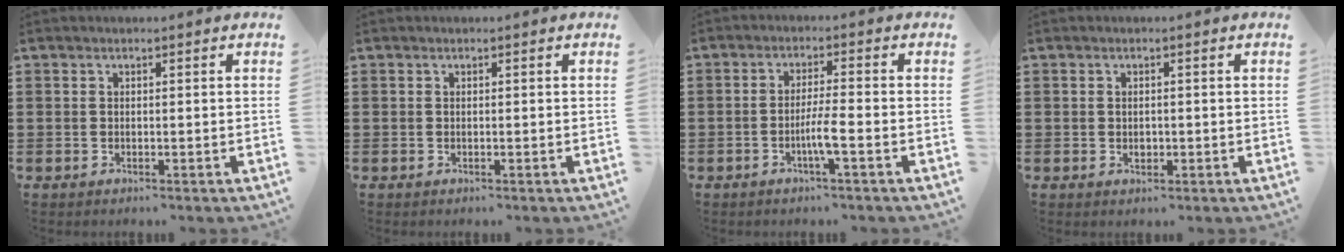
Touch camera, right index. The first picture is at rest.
{"total": 0.0}
{"total": 4.1, "force": [-1.6, -0.1, 3.8], "torque": [-0.074, -0.008, -0.034]}
{"total": 1.2, "force": [-0.1, 0.7, 0.9], "torque": [-0.019, 0.003, -0.002]}